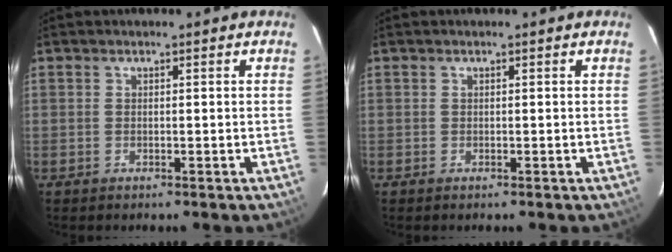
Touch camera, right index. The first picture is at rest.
{"total": 0.0}